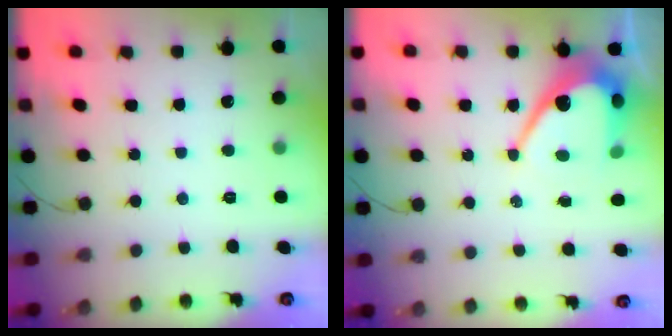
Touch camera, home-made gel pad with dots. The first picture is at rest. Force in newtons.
{"total": 10.2, "press": 10.1, "slide": 0.9}